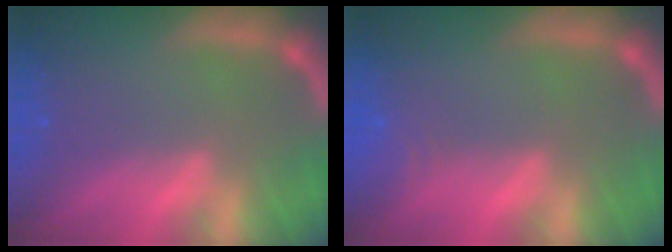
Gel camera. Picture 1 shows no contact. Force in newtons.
{"total": 2.4}